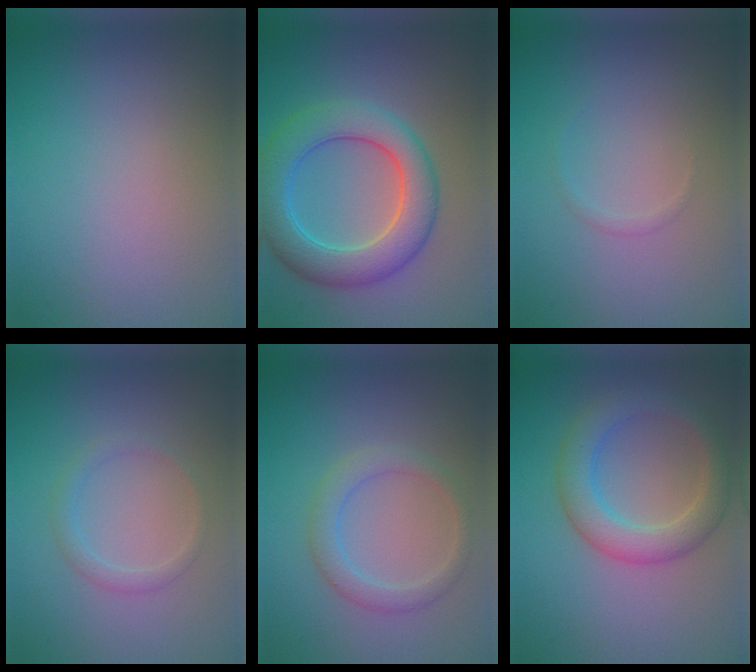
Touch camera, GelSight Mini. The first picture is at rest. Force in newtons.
{"total": 7.0, "press": 7.0, "slide": 0.3}
{"total": 0.5, "press": 0.5, "slide": 0.0}
{"total": 1.3, "press": 1.3, "slide": 0.1}
{"total": 2.4, "press": 2.4, "slide": 0.2}
{"total": 4.3, "press": 4.2, "slide": 0.2}